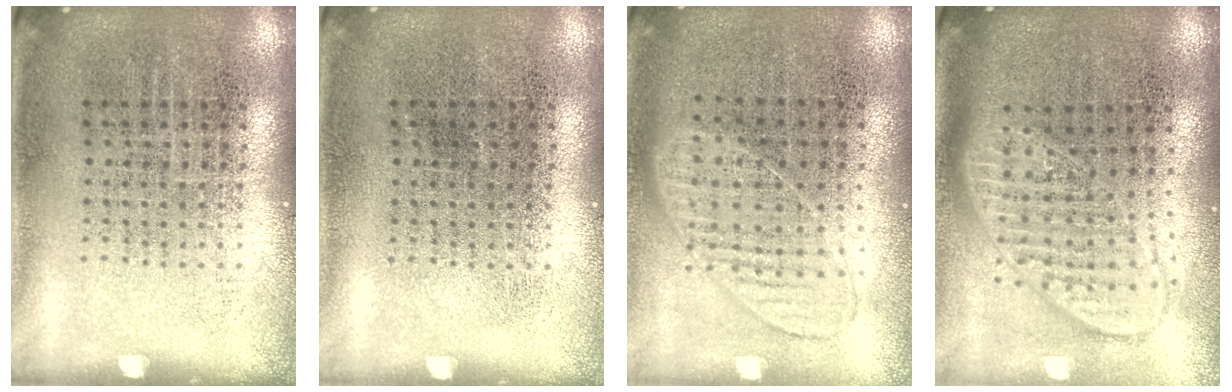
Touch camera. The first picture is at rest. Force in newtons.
{"total": 0.0}
{"total": 0.9, "press": 0.9, "slide": 0.4}
{"total": 1.8, "press": 1.5, "slide": 1.0}